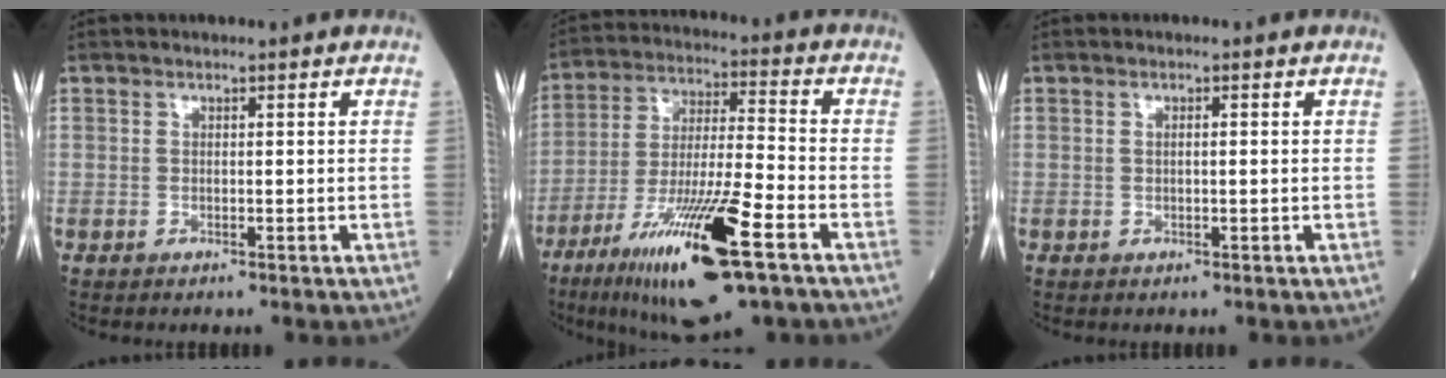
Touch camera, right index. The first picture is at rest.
{"total": 18.8, "force": [-9.7, 1.9, 16.0], "torque": [-0.297, -0.041, -0.169]}
{"total": 0.9, "force": [0.1, 0.1, 0.9], "torque": [-0.015, 0.001, 0.002]}